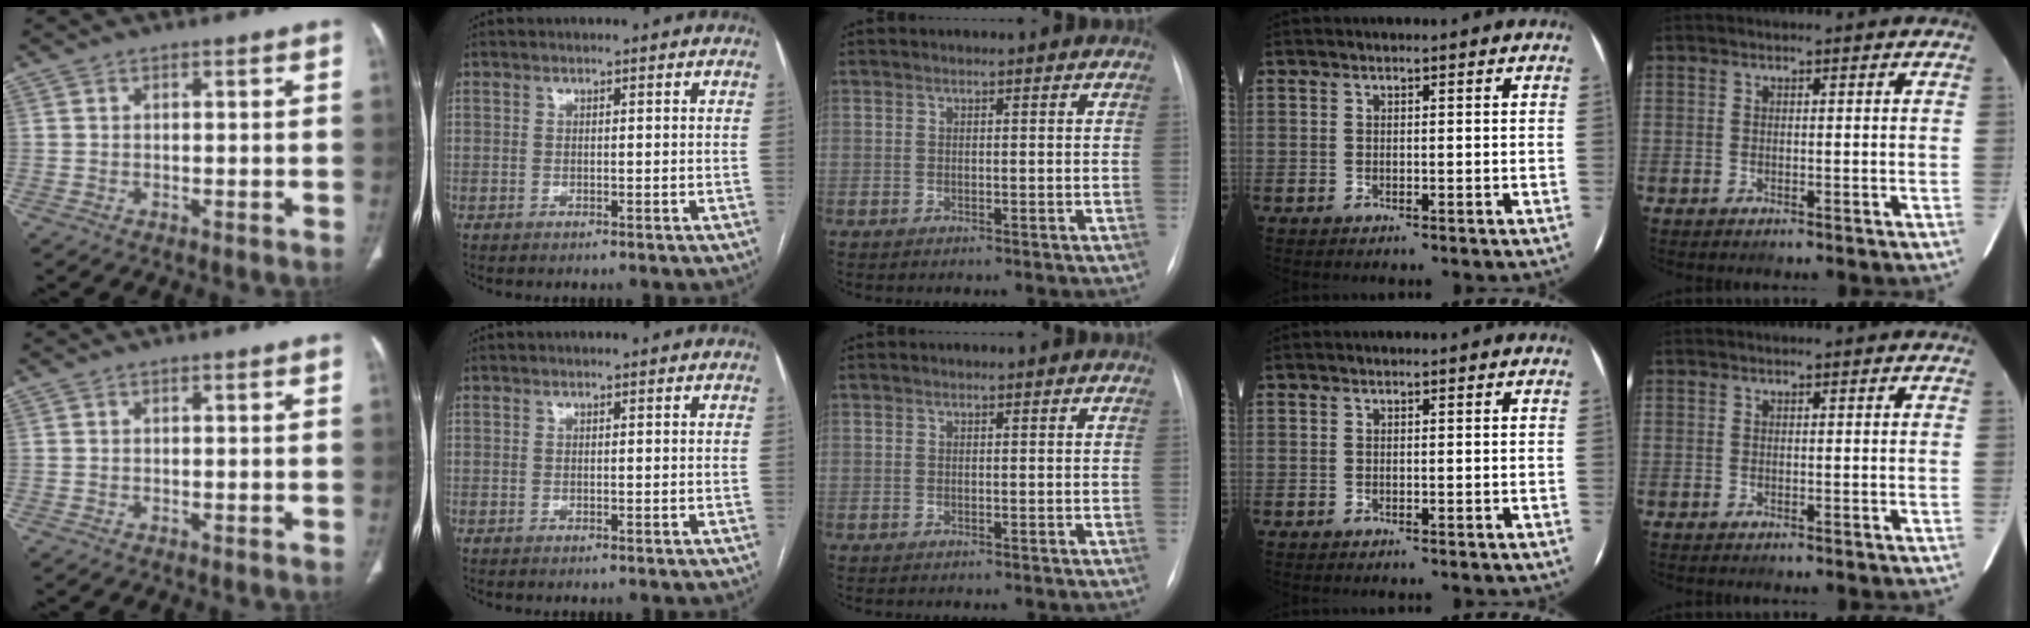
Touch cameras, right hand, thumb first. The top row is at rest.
{}